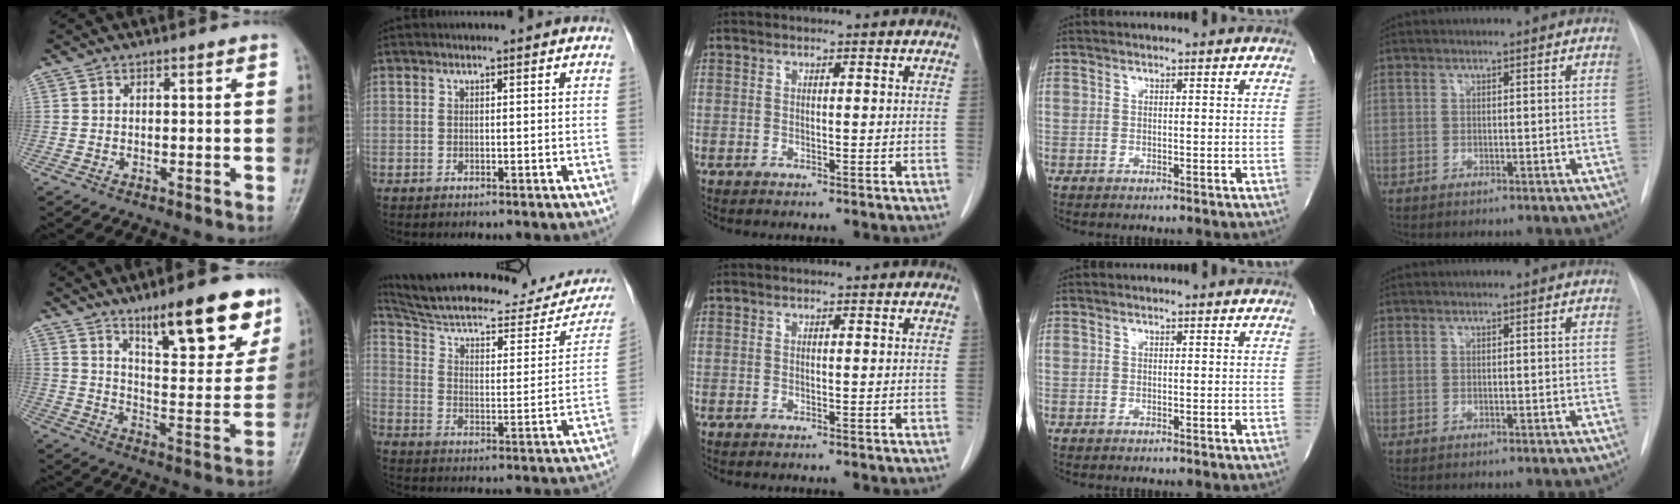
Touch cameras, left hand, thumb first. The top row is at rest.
{"thumb": {"total": 17.5, "force": [11.5, 5.2, 12.2], "torque": [-0.127, -0.066, 0.177]}, "index": {"total": 27.2, "force": [24.3, 6.2, 10.4], "torque": [-0.158, -0.024, 0.324]}}